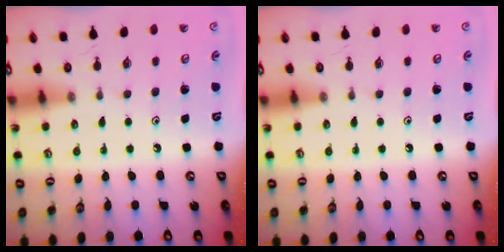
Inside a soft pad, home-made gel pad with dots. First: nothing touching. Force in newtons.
{"total": 0.0}